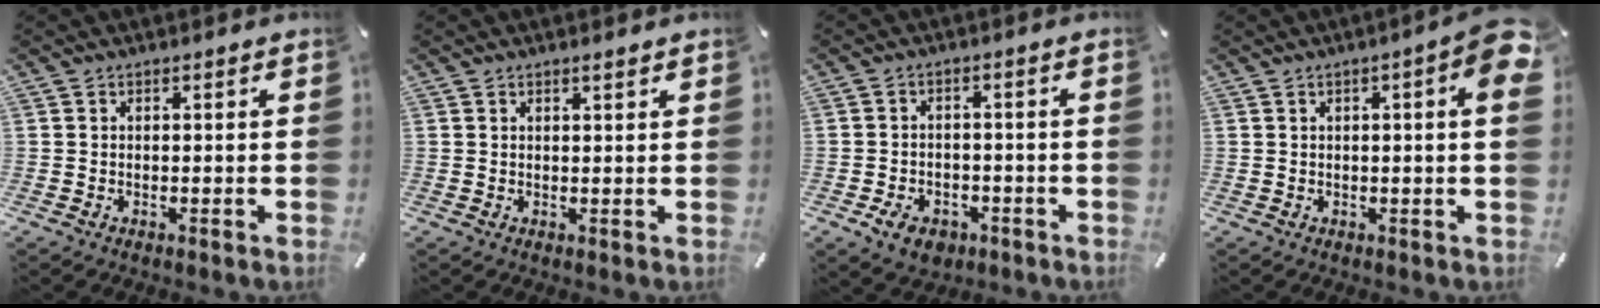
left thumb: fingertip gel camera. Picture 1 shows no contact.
{"total": 1.0, "force": [0.9, 0.2, 0.5], "torque": [-0.009, 0.000, 0.016]}
{"total": 5.6, "force": [-2.8, 4.1, 2.6], "torque": [-0.057, 0.011, -0.051]}
{"total": 6.1, "force": [2.0, 1.1, 5.6], "torque": [-0.081, -0.006, 0.029]}